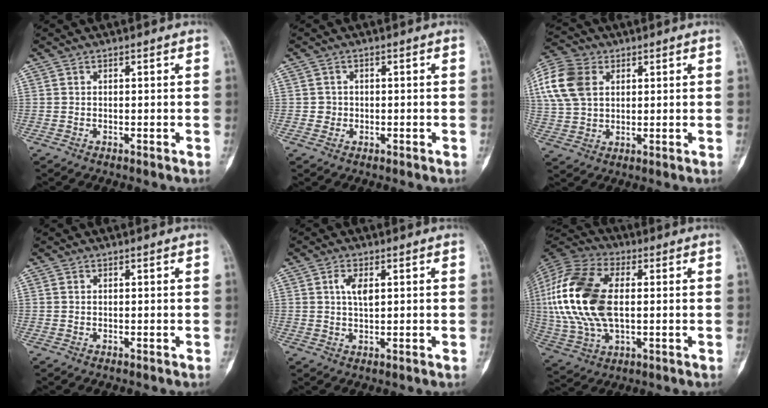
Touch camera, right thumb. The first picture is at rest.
{"total": 1.5, "force": [-0.3, 1.5, 0.1], "torque": [0.011, 0.008, -0.008]}
{"total": 12.3, "force": [3.5, 8.7, 7.9], "torque": [-0.167, 0.007, 0.066]}
{"total": 0.0}
{"total": 3.9, "force": [0.9, 1.8, 3.3], "torque": [-0.061, -0.002, 0.014]}
{"total": 21.6, "force": [1.3, 12.2, 17.8], "torque": [-0.396, 0.004, 0.025]}